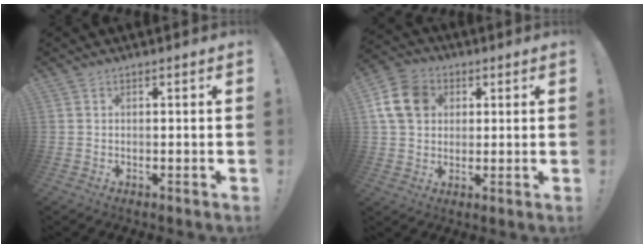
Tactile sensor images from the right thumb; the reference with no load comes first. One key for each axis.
{"total": 12.8, "fx": 3.6, "fy": 10.3, "fz": 6.6, "tx": -0.114, "ty": 0.001, "tz": 0.078}